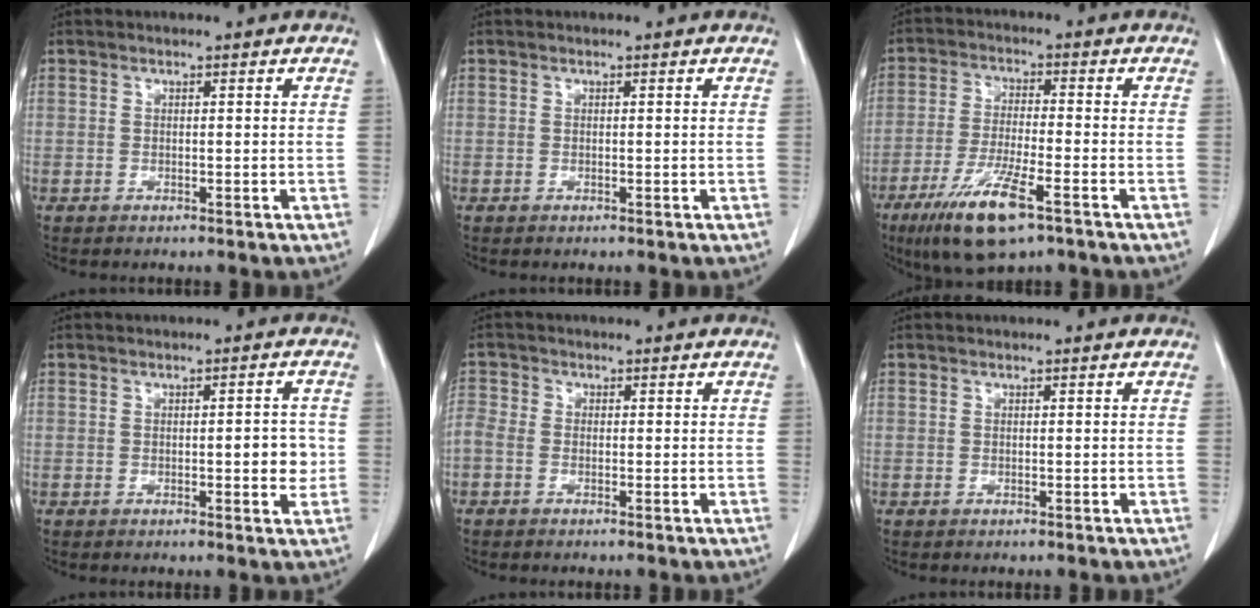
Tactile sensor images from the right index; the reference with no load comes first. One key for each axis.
{"total": 0.0}
{"total": 10.9, "fx": -6.2, "fy": 1.8, "fz": 8.8, "tx": -0.175, "ty": -0.025, "tz": -0.107}
{"total": 3.6, "fx": -0.4, "fy": 1.1, "fz": 3.4, "tx": -0.044, "ty": 0.000, "tz": -0.004}
{"total": 2.4, "fx": -0.7, "fy": 1.7, "fz": 1.5, "tx": -0.046, "ty": 0.012, "tz": -0.018}
{"total": 0.0}